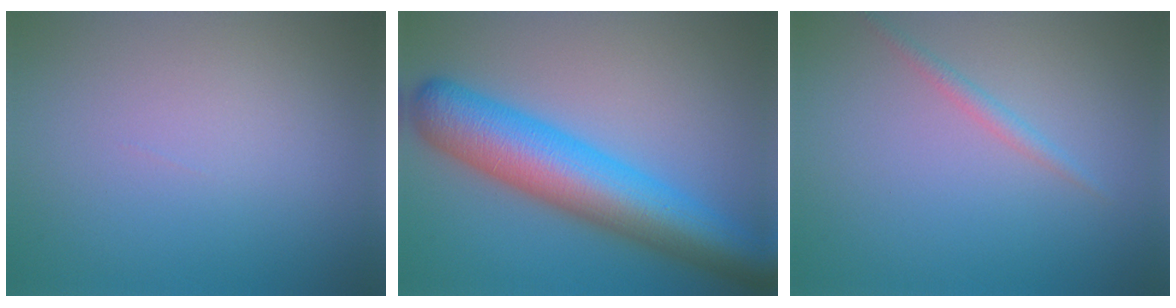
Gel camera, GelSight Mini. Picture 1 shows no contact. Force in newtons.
{"total": 10.3, "press": 10.2, "slide": 0.3}
{"total": 1.2, "press": 1.2, "slide": 0.0}